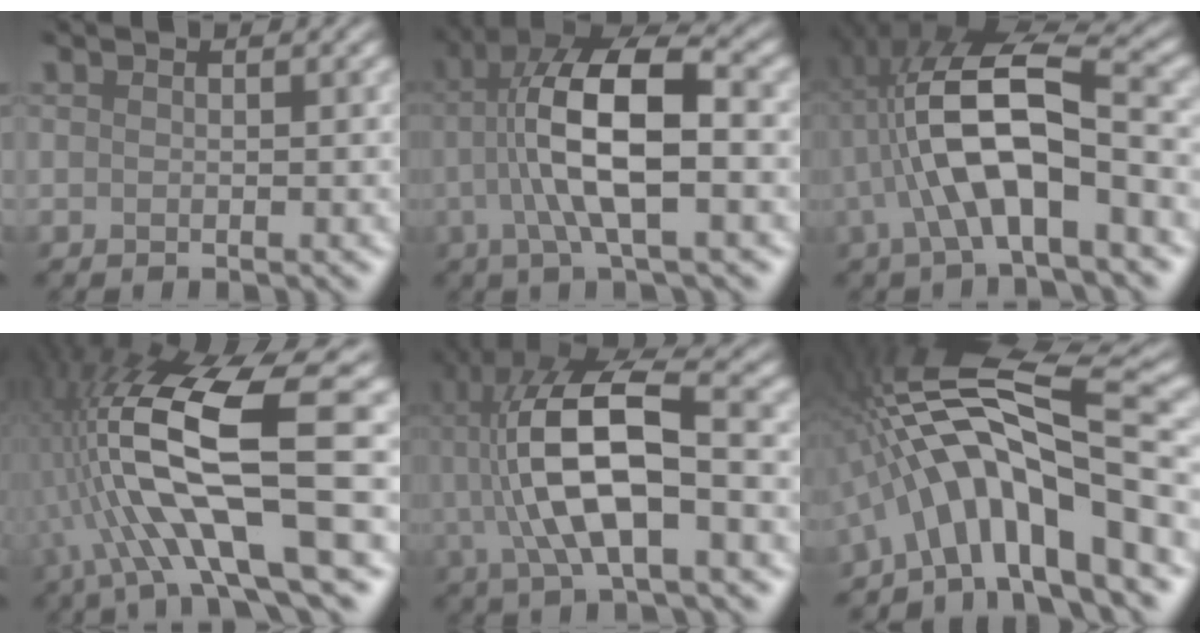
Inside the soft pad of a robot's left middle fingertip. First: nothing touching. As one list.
[{"total": 9.0, "force": [-0.1, 2.8, 8.6], "torque": [-0.171, 0.023, -0.003]}, {"total": 8.1, "force": [-1.0, 2.5, 7.6], "torque": [-0.150, 0.021, -0.012]}, {"total": 12.3, "force": [-2.4, 3.1, 11.7], "torque": [-0.222, 0.017, -0.043]}, {"total": 10.3, "force": [0.5, 3.1, 9.8], "torque": [-0.188, 0.021, 0.007]}, {"total": 12.9, "force": [-3.4, 3.4, 12.0], "torque": [-0.194, 0.030, -0.053]}]